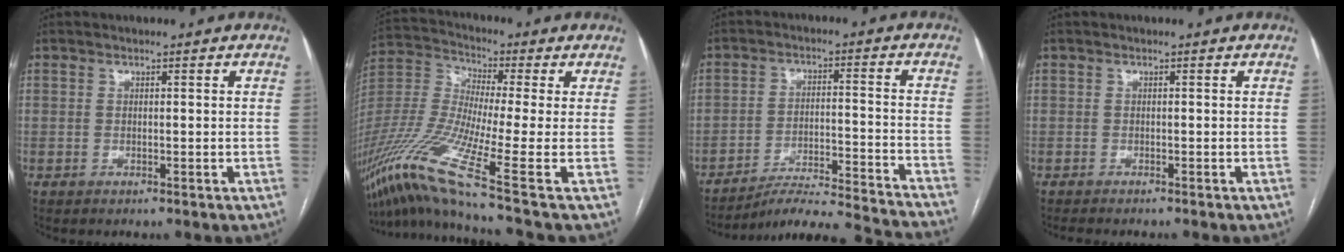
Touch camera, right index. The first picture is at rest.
{"total": 18.1, "force": [-10.9, -1.7, 14.4], "torque": [-0.324, -0.031, -0.212]}
{"total": 18.5, "force": [-17.8, -1.6, 4.7], "torque": [-0.051, -0.016, -0.252]}
{"total": 2.3, "force": [-2.1, 0.6, 0.8], "torque": [-0.009, -0.005, -0.028]}